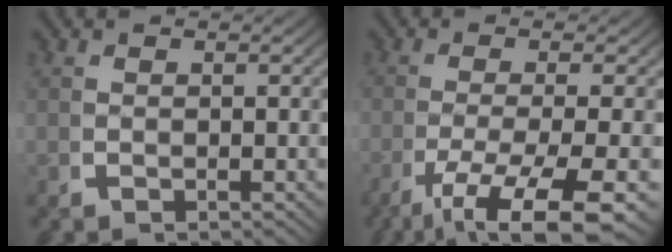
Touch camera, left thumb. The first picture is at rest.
{"total": 8.7, "force": [-3.8, 3.4, 7.0], "torque": [-0.135, -0.031, -0.041]}